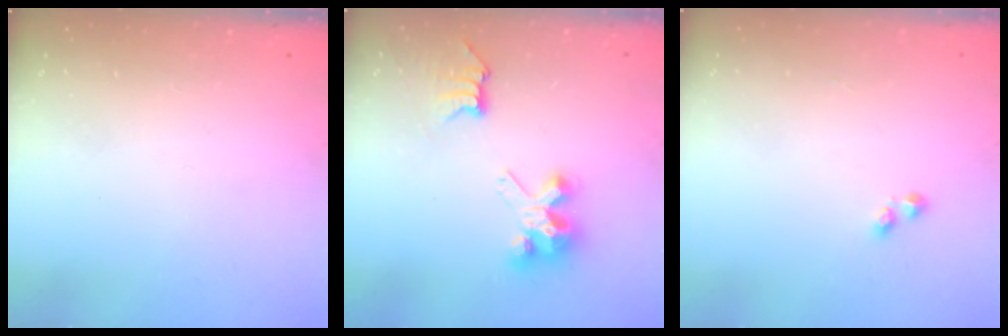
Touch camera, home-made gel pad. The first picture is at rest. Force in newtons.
{"total": 7.3, "press": 7.3, "slide": 0.2}
{"total": 1.6, "press": 1.5, "slide": 0.4}